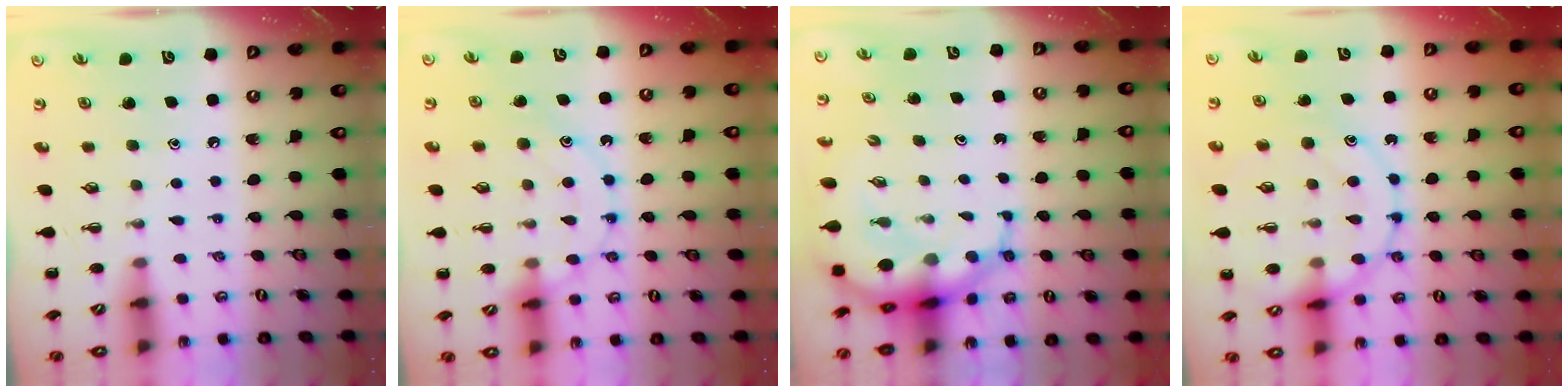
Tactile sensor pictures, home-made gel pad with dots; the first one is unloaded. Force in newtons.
{"total": 12.3, "press": 12.2, "slide": 1.7}
{"total": 10.7, "press": 10.3, "slide": 2.9}
{"total": 16.1, "press": 16.1, "slide": 1.4}